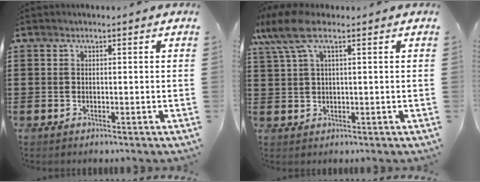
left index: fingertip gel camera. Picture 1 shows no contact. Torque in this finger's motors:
{"motor_torque": [1.62, -0.52, 0.95, 0.21]}